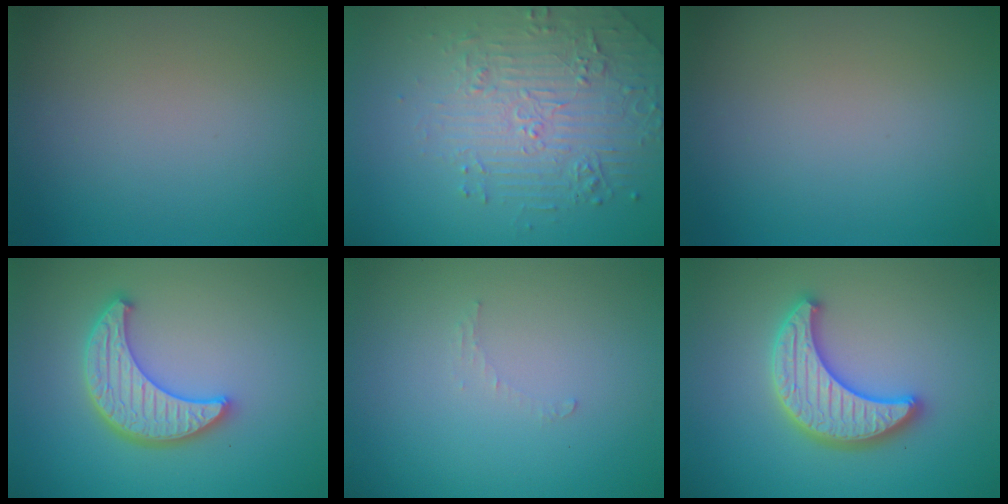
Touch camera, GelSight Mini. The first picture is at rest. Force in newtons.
{"total": 5.0, "press": 3.7, "slide": 3.4}
{"total": 0.0}
{"total": 4.6, "press": 4.0, "slide": 2.4}
{"total": 0.7, "press": 0.7, "slide": 0.1}
{"total": 4.4, "press": 4.3, "slide": 0.9}